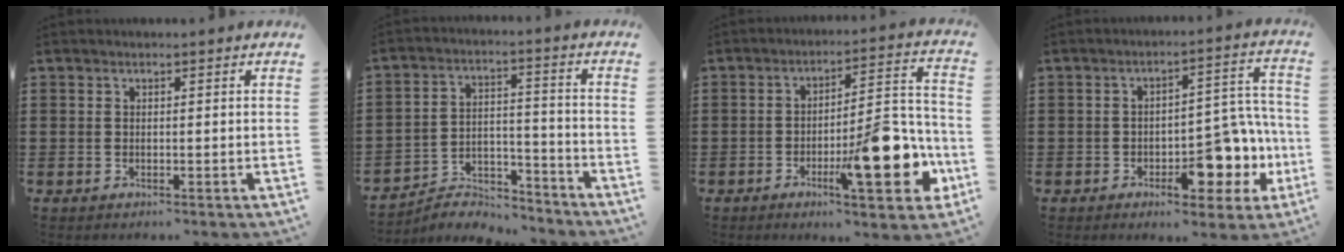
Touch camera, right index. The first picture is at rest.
{"total": 5.3, "force": [-5.1, 1.1, 0.7], "torque": [-0.014, 0.011, -0.101]}
{"total": 14.0, "force": [-5.6, 4.1, 12.2], "torque": [-0.163, -0.001, -0.092]}
{"total": 9.8, "force": [-4.2, 4.7, 7.5], "torque": [-0.086, -0.001, -0.070]}